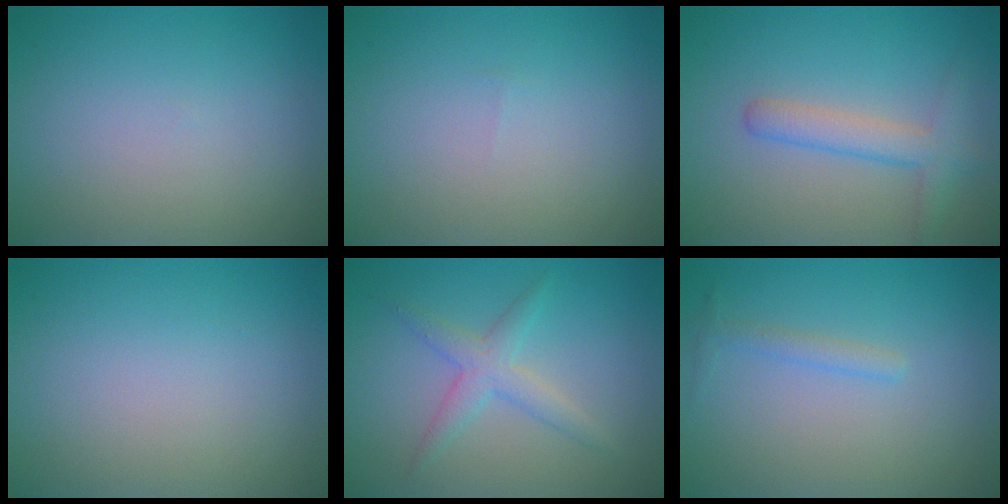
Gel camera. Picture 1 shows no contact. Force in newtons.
{"total": 0.0}
{"total": 2.9, "press": 2.9, "slide": 0.2}
{"total": 0.0}
{"total": 2.5, "press": 2.5, "slide": 0.1}
{"total": 1.2, "press": 1.2, "slide": 0.0}